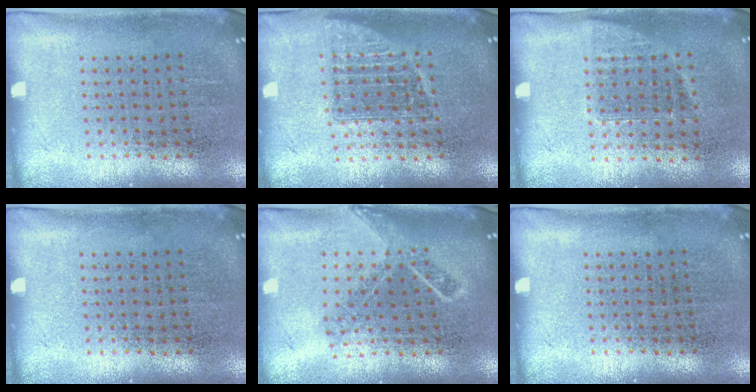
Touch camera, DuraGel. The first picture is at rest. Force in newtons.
{"total": 1.4, "press": 1.1, "slide": 0.9}
{"total": 0.9, "press": 0.7, "slide": 0.5}
{"total": 0.0}
{"total": 1.7, "press": 1.2, "slide": 1.2}
{"total": 0.0}